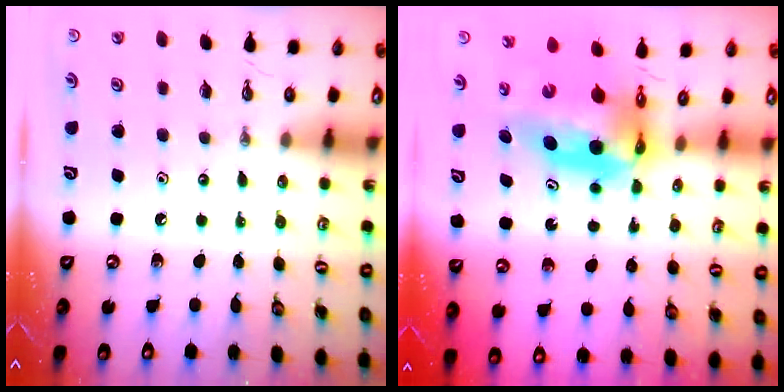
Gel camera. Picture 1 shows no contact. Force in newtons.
{"total": 8.0, "press": 8.0, "slide": 0.7}